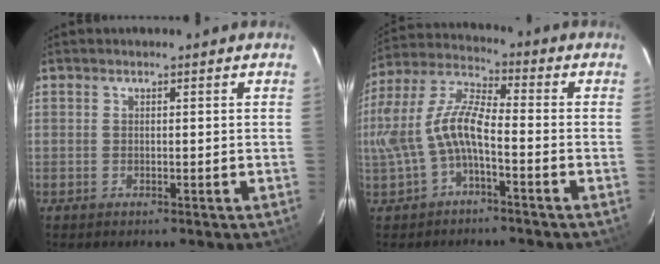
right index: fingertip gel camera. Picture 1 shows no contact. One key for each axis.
{"total": 11.3, "fx": -3.2, "fy": 4.1, "fz": 10.0, "tx": -0.223, "ty": 0.013, "tz": -0.058}